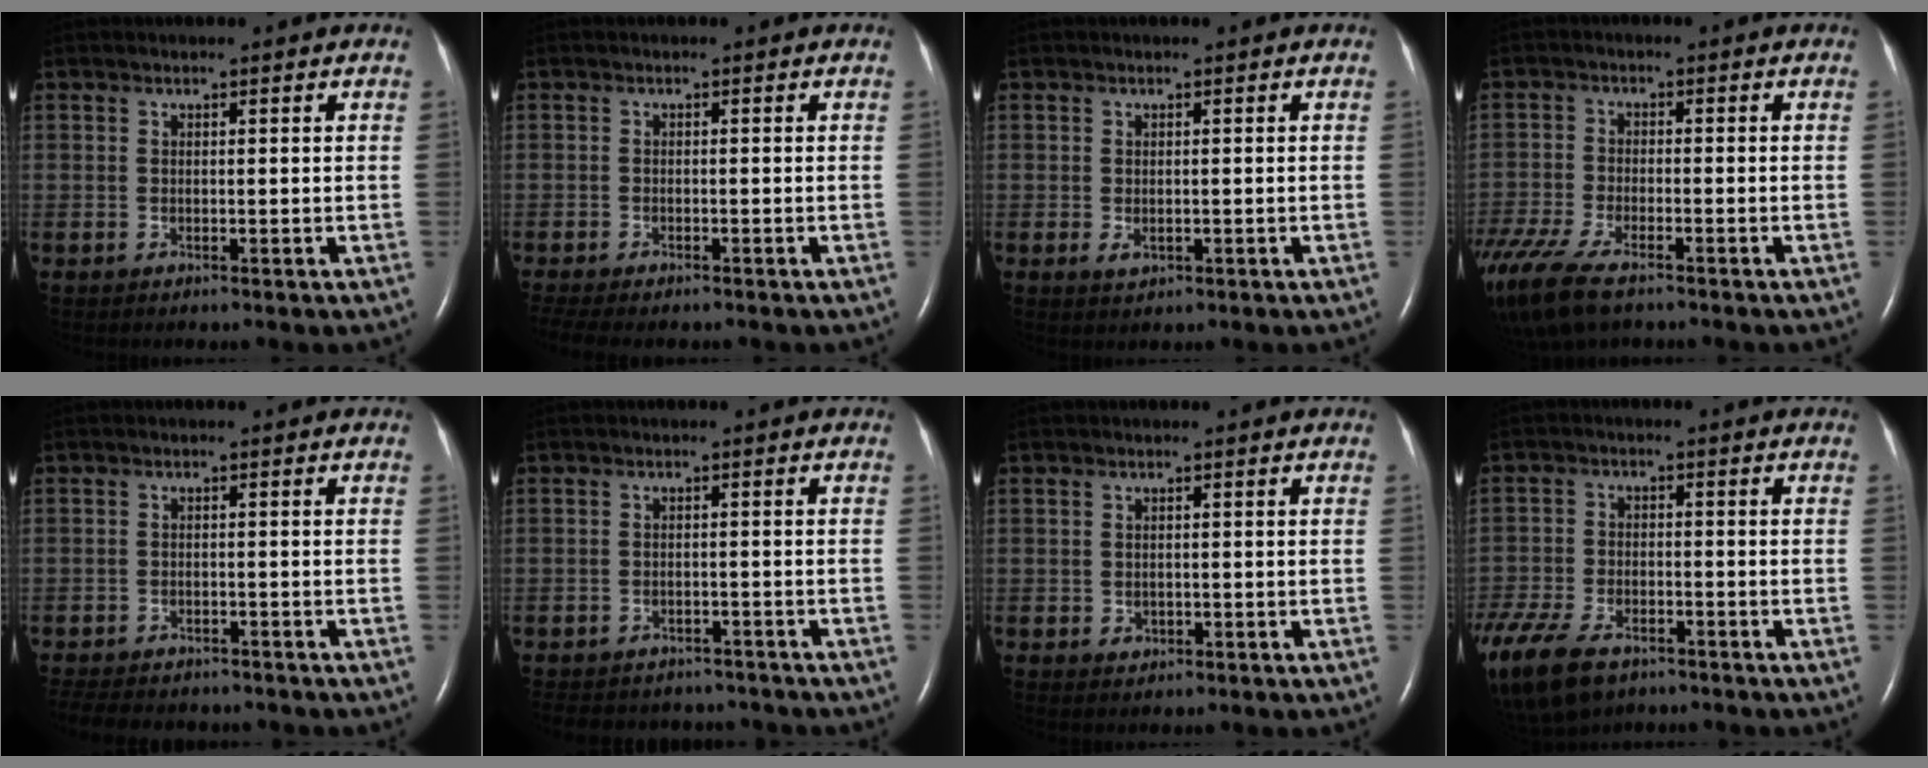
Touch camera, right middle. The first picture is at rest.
{"total": 7.6, "force": [-6.2, 2.2, 3.8], "torque": [-0.069, -0.005, -0.091]}
{"total": 1.6, "force": [-0.4, 0.9, 1.2], "torque": [-0.024, -0.003, -0.001]}
{"total": 11.9, "force": [-8.6, 3.7, 7.3], "torque": [-0.153, -0.027, -0.150]}
{"total": 12.0, "force": [-10.3, 4.1, 4.6], "torque": [-0.098, -0.008, -0.136]}
{"total": 5.3, "force": [-4.6, 2.6, 0.2], "torque": [0.001, 0.007, -0.051]}
{"total": 1.2, "force": [-0.4, 1.0, 0.5], "torque": [-0.011, 0.001, -0.001]}
{"total": 18.3, "force": [-11.6, 10.0, 10.0], "torque": [-0.298, -0.043, -0.191]}